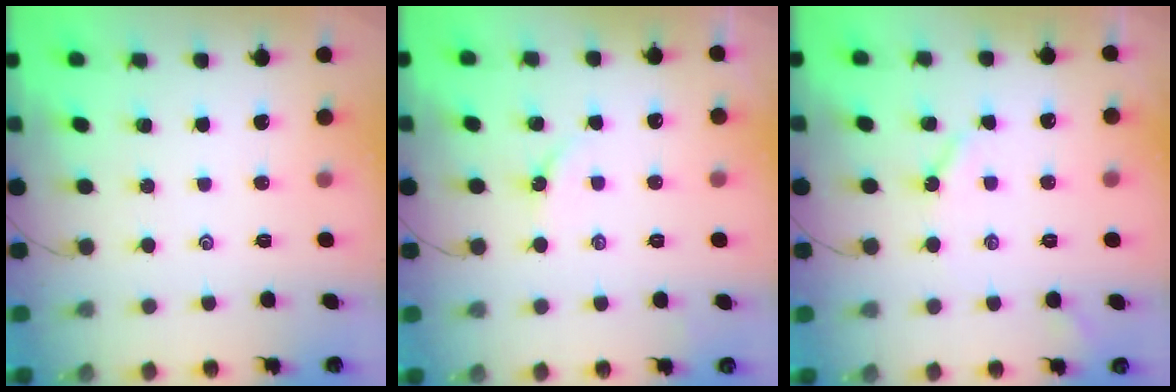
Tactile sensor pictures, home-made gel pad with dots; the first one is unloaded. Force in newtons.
{"total": 3.0, "press": 3.0, "slide": 0.4}
{"total": 4.3, "press": 4.3, "slide": 0.4}